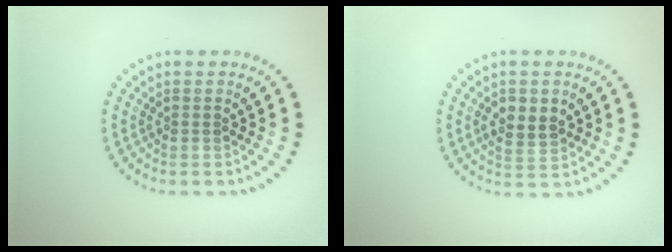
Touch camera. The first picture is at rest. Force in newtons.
{"total": 2.9, "press": 2.9, "slide": 0.4}